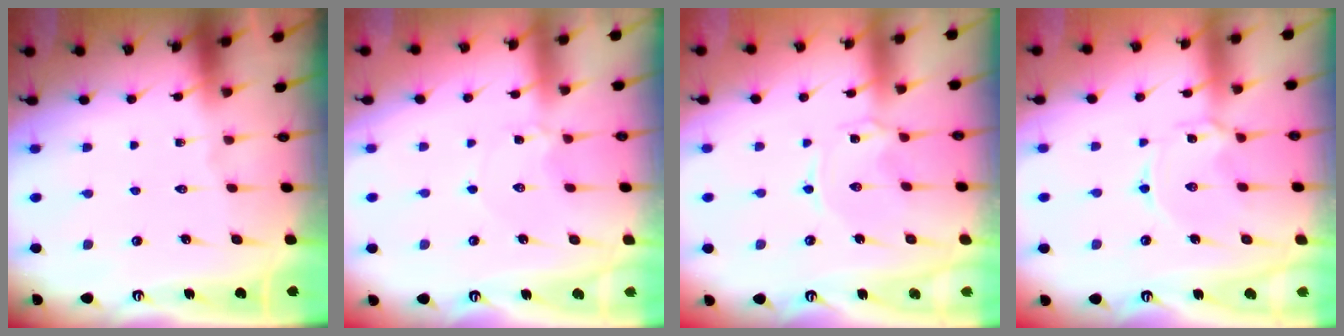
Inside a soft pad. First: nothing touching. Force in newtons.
{"total": 2.2, "press": 2.2, "slide": 0.2}
{"total": 0.8, "press": 0.8, "slide": 0.1}
{"total": 2.3, "press": 2.3, "slide": 0.3}